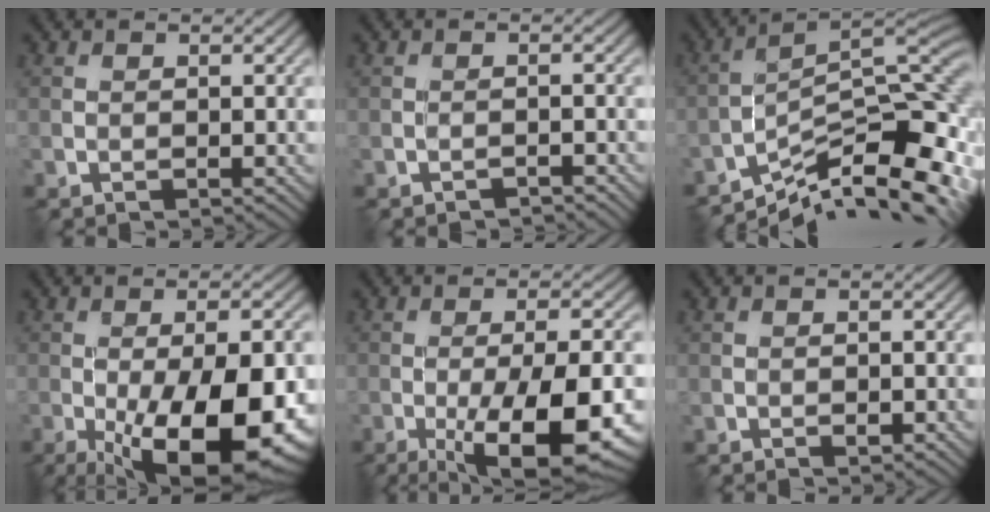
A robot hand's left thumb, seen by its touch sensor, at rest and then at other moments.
{"total": 1.4, "force": [-1.4, 0.2, 0.3], "torque": [-0.003, 0.002, -0.026]}
{"total": 14.0, "force": [-9.3, 3.7, 9.9], "torque": [-0.169, -0.001, -0.151]}
{"total": 17.8, "force": [-5.8, 6.8, 15.4], "torque": [-0.220, -0.025, -0.064]}
{"total": 14.2, "force": [-5.7, 4.3, 12.3], "torque": [-0.175, -0.011, -0.075]}
{"total": 0.7, "force": [-0.3, 0.3, 0.5], "torque": [-0.009, -0.001, -0.004]}